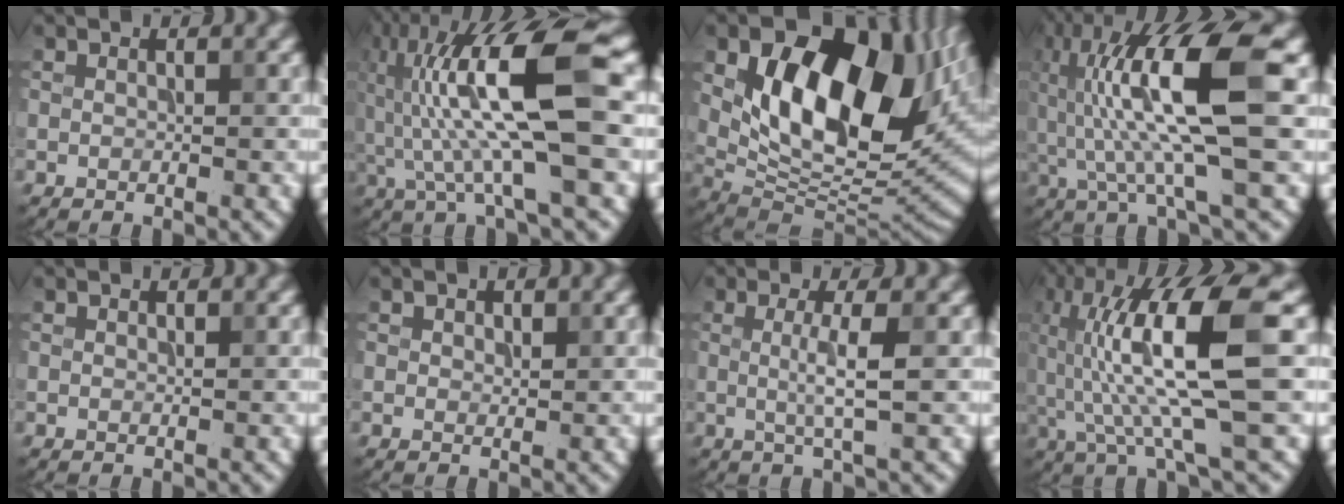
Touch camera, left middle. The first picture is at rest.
{"total": 11.7, "force": [0.4, 2.5, 11.4], "torque": [-0.222, 0.023, 0.006]}
{"total": 15.6, "force": [4.7, 8.5, 12.3], "torque": [-0.183, -0.004, 0.075]}
{"total": 11.5, "force": [0.9, 2.3, 11.2], "torque": [-0.221, 0.015, 0.016]}
{"total": 0.0}
{"total": 0.8, "force": [0.5, 0.6, 0.3], "torque": [-0.004, -0.003, 0.007]}
{"total": 3.2, "force": [0.1, 0.5, 3.2], "torque": [-0.059, -0.002, -0.002]}
{"total": 12.0, "force": [0.4, 2.0, 11.8], "torque": [-0.222, 0.018, 0.012]}